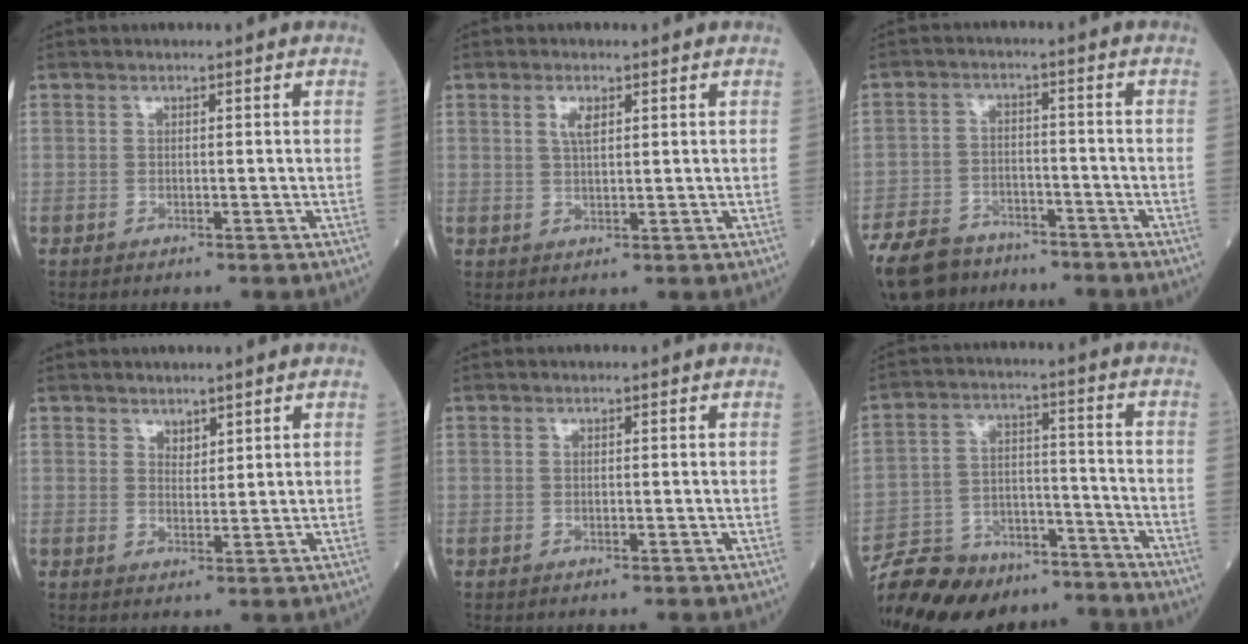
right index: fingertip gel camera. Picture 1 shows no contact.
{"total": 2.4, "force": [1.1, 0.8, 2.0], "torque": [-0.042, 0.002, 0.022]}
{"total": 12.3, "force": [-9.8, 6.2, 4.1], "torque": [-0.091, 0.001, -0.154]}
{"total": 1.9, "force": [1.6, 0.9, 0.6], "torque": [-0.007, -0.002, 0.029]}
{"total": 0.0}
{"total": 18.8, "force": [-16.3, 7.1, 6.2], "torque": [-0.139, 0.015, -0.251]}